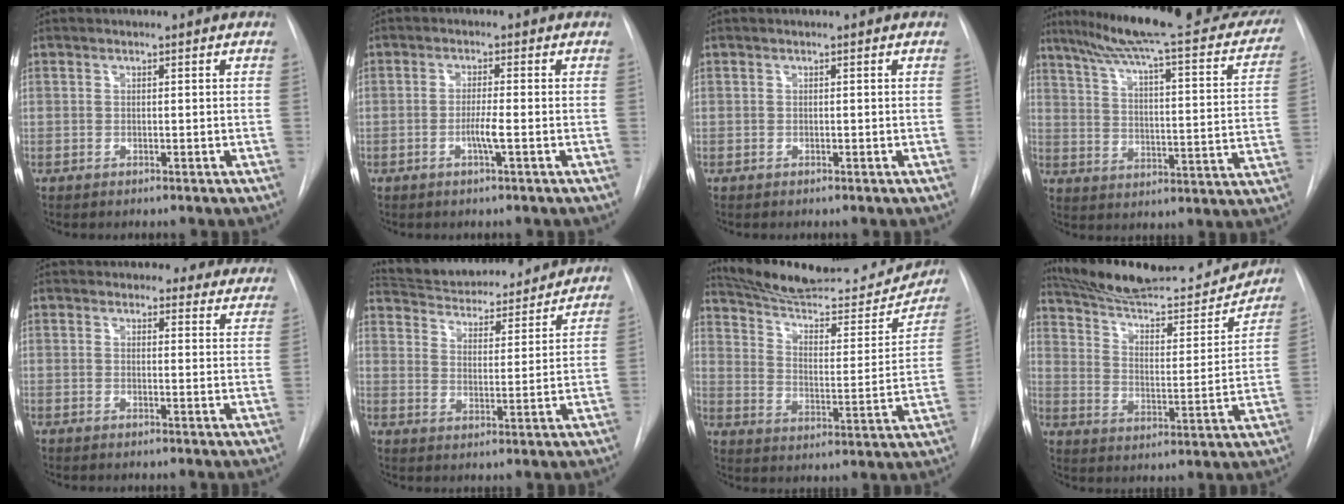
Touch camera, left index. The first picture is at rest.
{"total": 2.6, "force": [-0.9, -0.4, 2.4], "torque": [-0.045, -0.003, -0.018]}
{"total": 0.0}
{"total": 29.5, "force": [25.2, 3.7, 14.9], "torque": [-0.218, -0.042, 0.319]}
{"total": 13.9, "force": [12.9, 4.6, 2.3], "torque": [0.013, -0.014, 0.129]}
{"total": 21.4, "force": [19.8, 5.1, 6.4], "torque": [-0.104, 0.009, 0.275]}
{"total": 25.5, "force": [23.6, 4.9, 8.3], "torque": [-0.124, -0.047, 0.320]}
{"total": 23.5, "force": [21.8, 3.5, 7.9], "torque": [-0.122, -0.032, 0.312]}